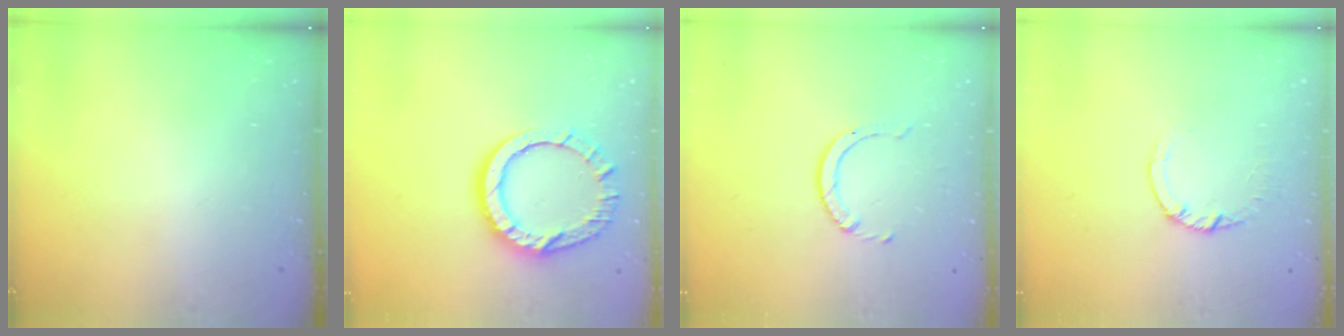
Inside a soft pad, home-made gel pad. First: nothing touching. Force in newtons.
{"total": 12.9, "press": 12.8, "slide": 1.4}
{"total": 2.3, "press": 2.3, "slide": 0.3}
{"total": 2.5, "press": 2.5, "slide": 0.2}